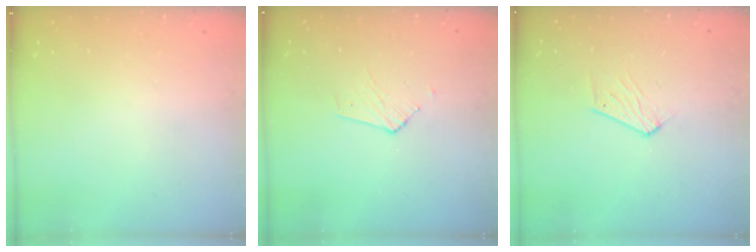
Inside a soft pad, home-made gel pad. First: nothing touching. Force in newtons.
{"total": 2.9, "press": 2.9, "slide": 0.2}
{"total": 5.2, "press": 5.2, "slide": 0.5}